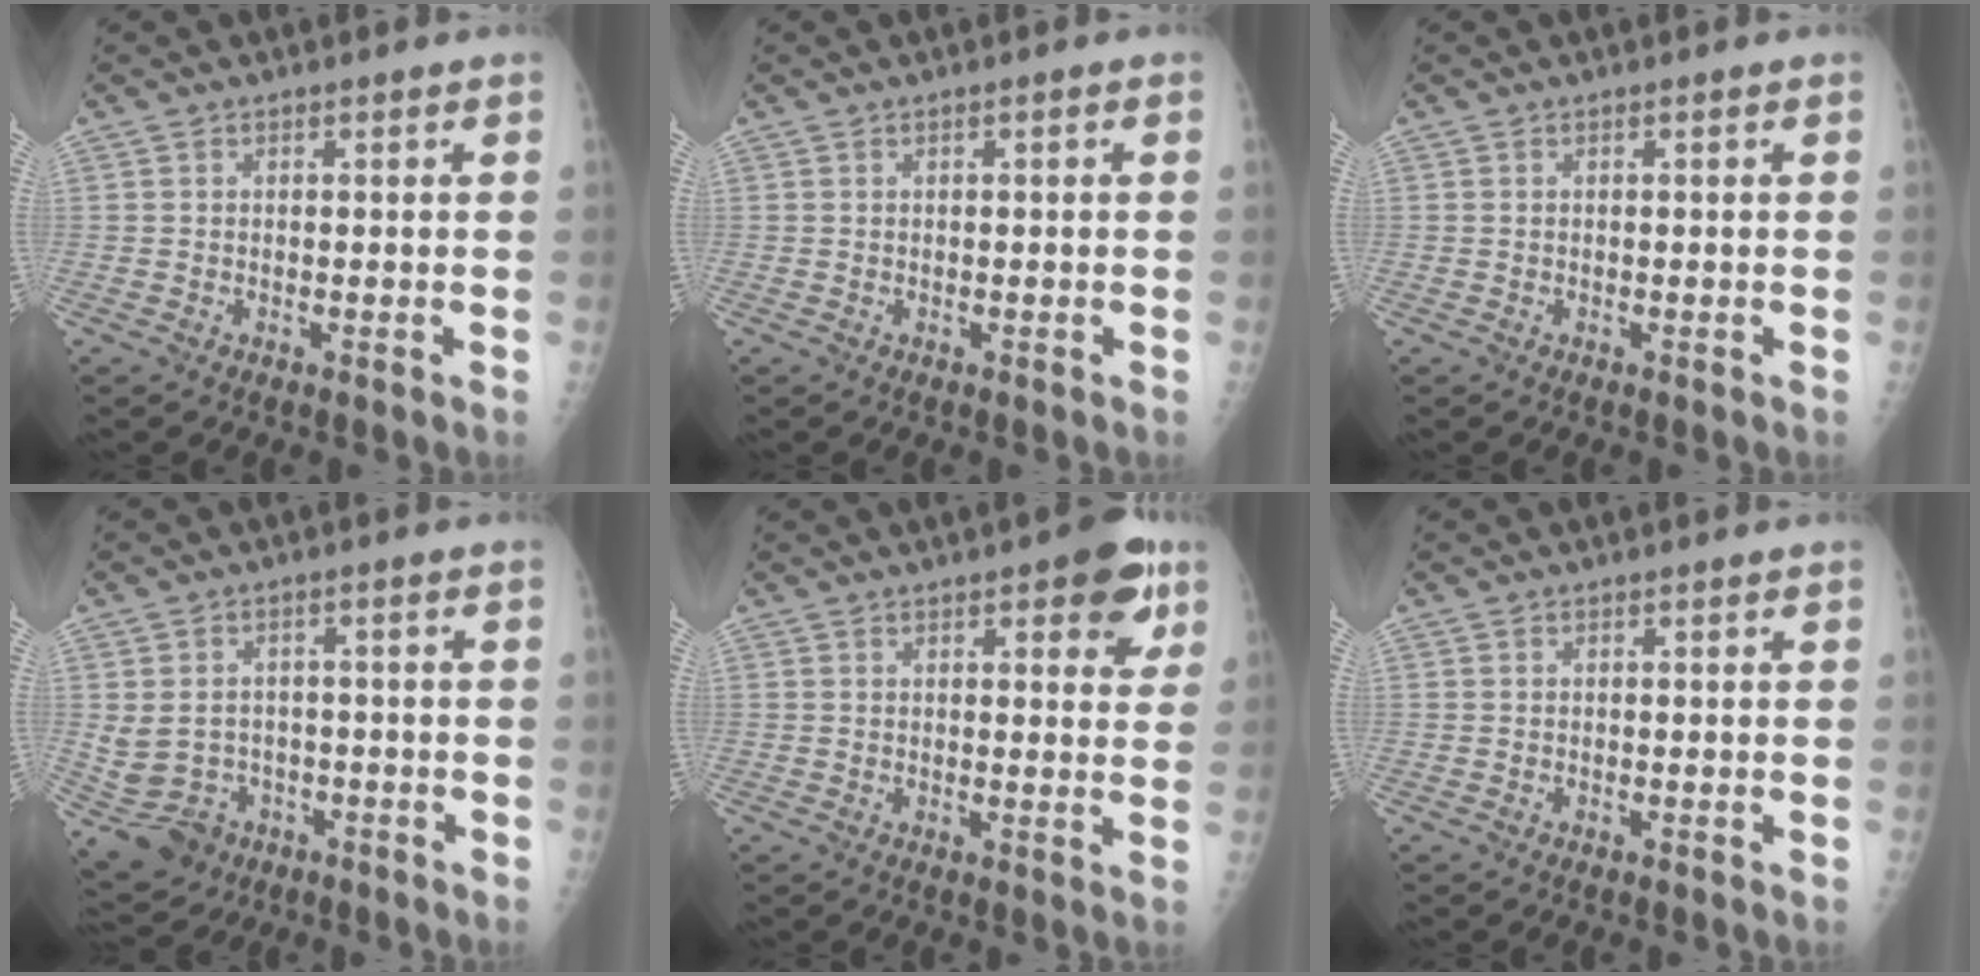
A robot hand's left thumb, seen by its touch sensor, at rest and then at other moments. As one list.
[{"total": 0.5, "force": [0.1, 0.1, 0.5], "torque": [-0.011, 0.000, 0.002]}, {"total": 0.0}, {"total": 8.8, "force": [-2.4, 7.8, 3.3], "torque": [-0.069, 0.021, -0.019]}, {"total": 8.0, "force": [3.9, 3.1, 6.2], "torque": [-0.047, -0.011, 0.041]}, {"total": 0.0}]